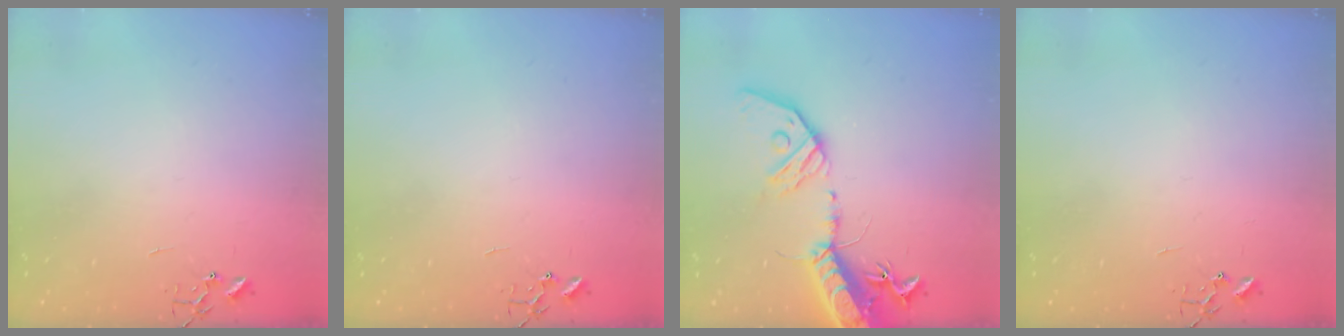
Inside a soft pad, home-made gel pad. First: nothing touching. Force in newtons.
{"total": 0.0}
{"total": 20.5, "press": 20.0, "slide": 4.4}
{"total": 0.0}